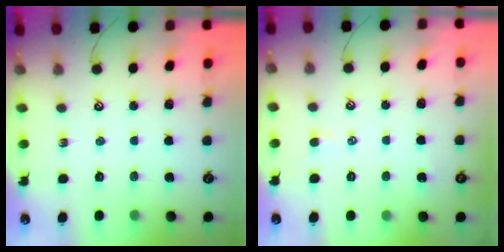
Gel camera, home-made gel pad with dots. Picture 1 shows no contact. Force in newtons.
{"total": 2.7, "press": 2.6, "slide": 0.3}